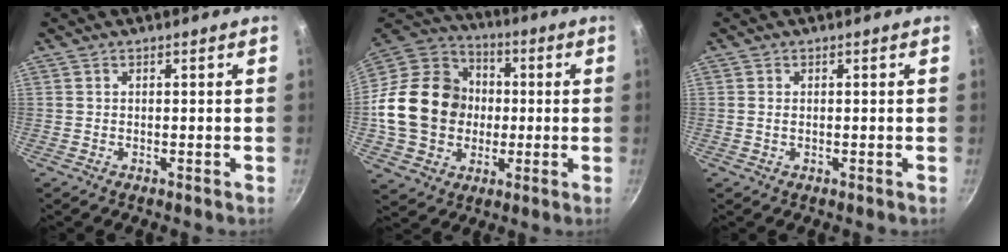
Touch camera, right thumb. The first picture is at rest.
{"total": 21.5, "force": [-0.9, 17.9, 11.8], "torque": [-0.188, 0.034, -0.014]}
{"total": 0.8, "force": [0.1, 0.5, 0.6], "torque": [-0.012, 0.001, 0.001]}